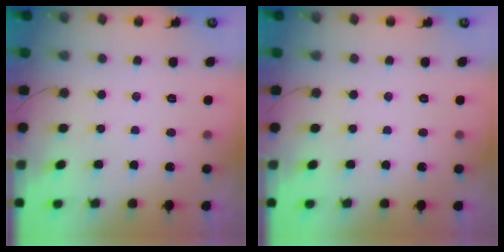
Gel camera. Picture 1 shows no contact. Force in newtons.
{"total": 0.0}